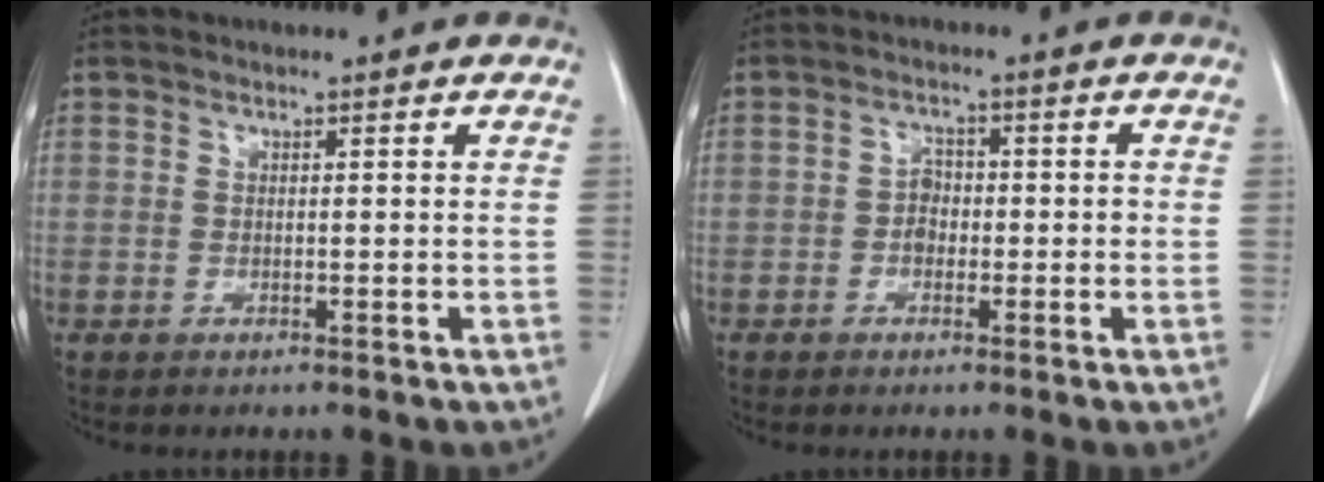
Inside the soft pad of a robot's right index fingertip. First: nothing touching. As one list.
[{"total": 2.5, "force": [-0.7, 1.9, 1.5], "torque": [-0.021, 0.009, -0.015]}]